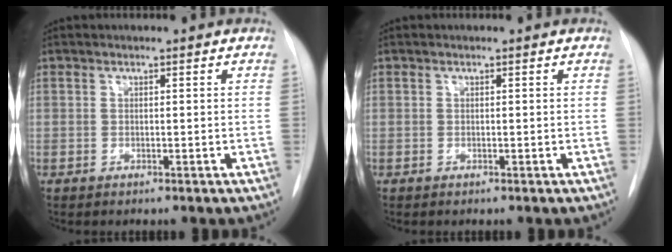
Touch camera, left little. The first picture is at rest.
{"total": 0.0}